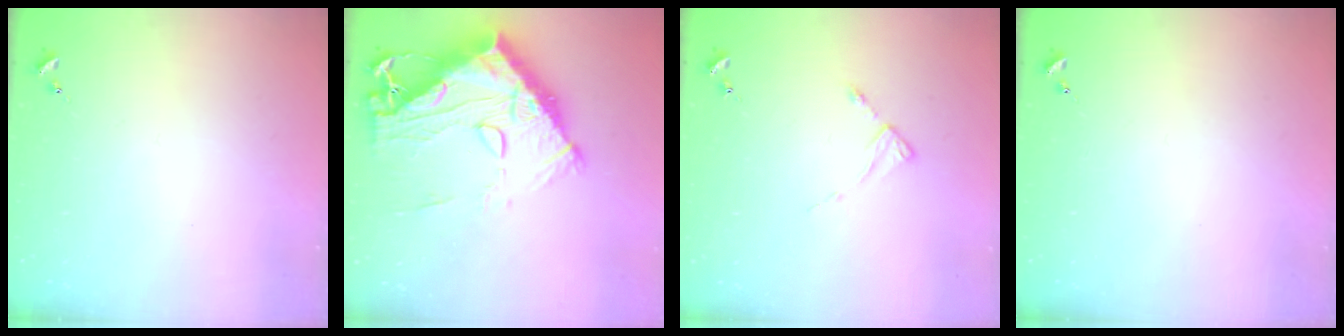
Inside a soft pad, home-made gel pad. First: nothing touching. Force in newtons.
{"total": 23.2, "press": 23.1, "slide": 2.2}
{"total": 2.6, "press": 2.6, "slide": 0.3}
{"total": 0.0}